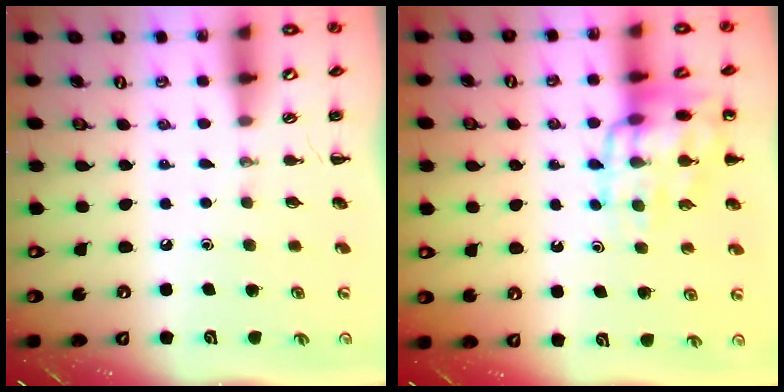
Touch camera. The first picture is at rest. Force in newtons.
{"total": 14.7, "press": 14.5, "slide": 2.3}